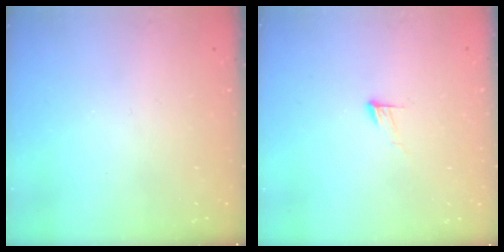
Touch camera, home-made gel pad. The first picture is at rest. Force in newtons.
{"total": 5.2, "press": 5.2, "slide": 0.5}